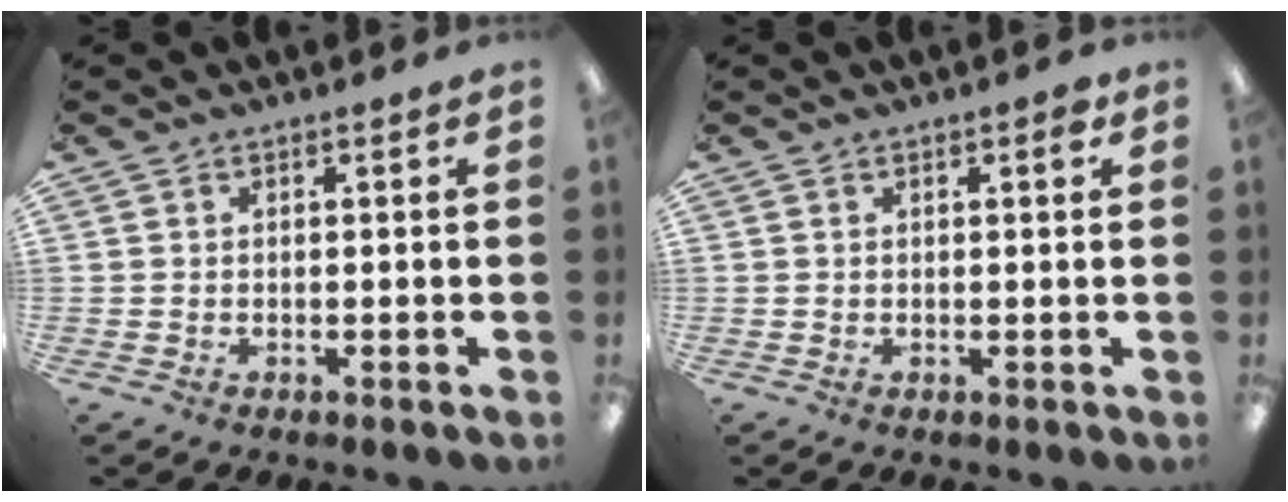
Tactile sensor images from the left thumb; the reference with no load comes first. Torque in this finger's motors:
{"motor_torque": [-0.01, 0.15, -0.39, 0.22, 0.02]}